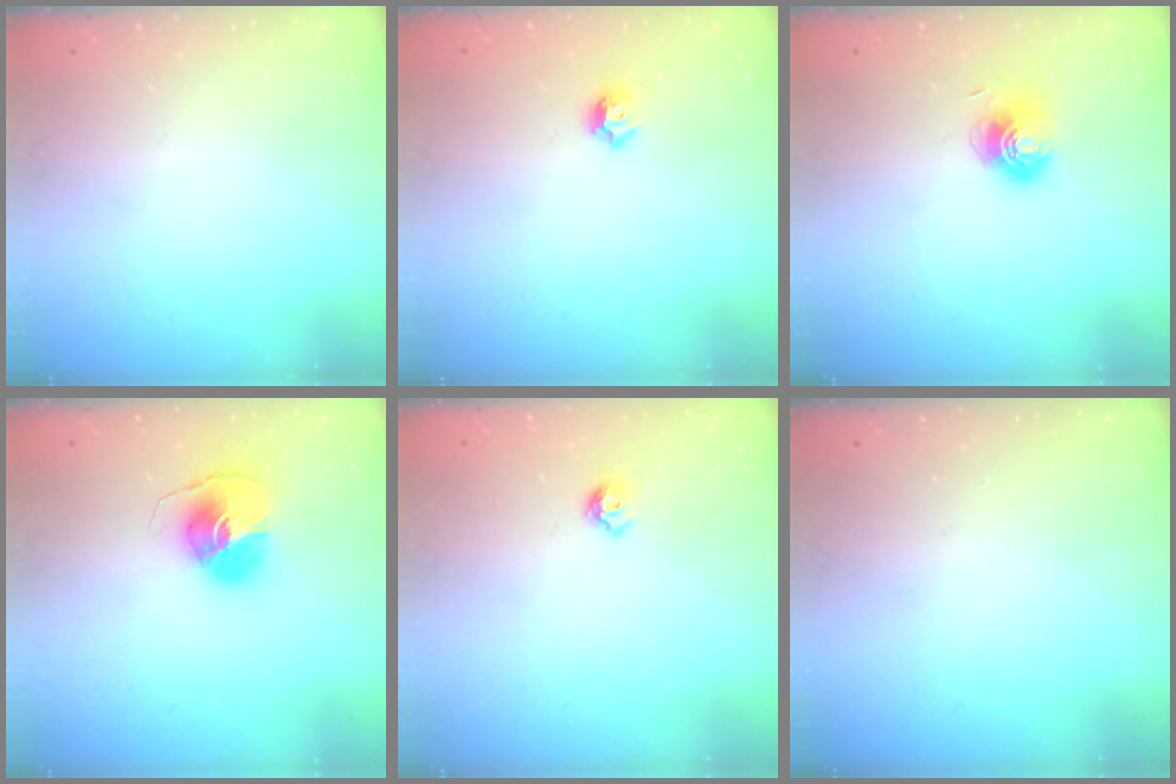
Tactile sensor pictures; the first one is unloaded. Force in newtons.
{"total": 4.4, "press": 4.3, "slide": 0.9}
{"total": 7.0, "press": 7.0, "slide": 0.5}
{"total": 8.5, "press": 8.5, "slide": 0.2}
{"total": 5.6, "press": 5.5, "slide": 1.0}
{"total": 0.0}